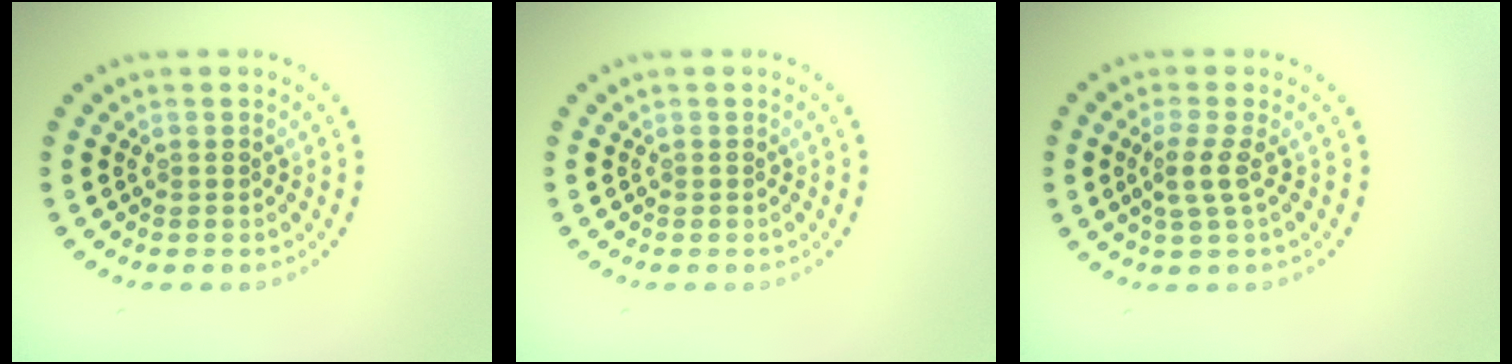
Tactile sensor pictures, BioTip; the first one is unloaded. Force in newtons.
{"total": 0.0}
{"total": 2.1, "press": 1.6, "slide": 1.3}